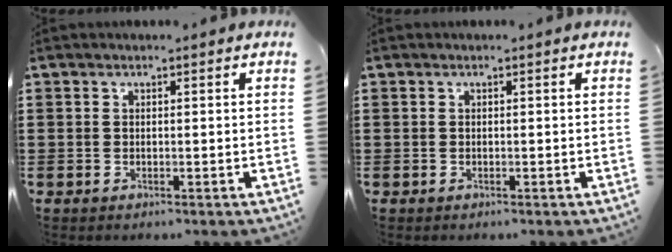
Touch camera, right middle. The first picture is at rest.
{"total": 0.0}